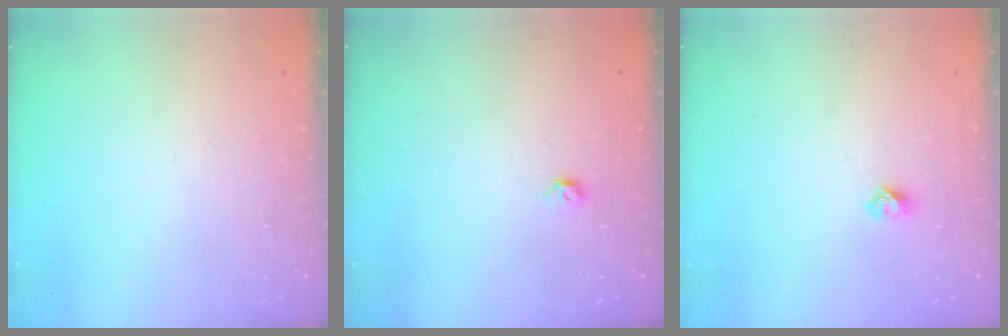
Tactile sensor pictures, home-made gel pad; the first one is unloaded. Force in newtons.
{"total": 2.8, "press": 2.7, "slide": 0.8}
{"total": 3.1, "press": 3.0, "slide": 0.4}